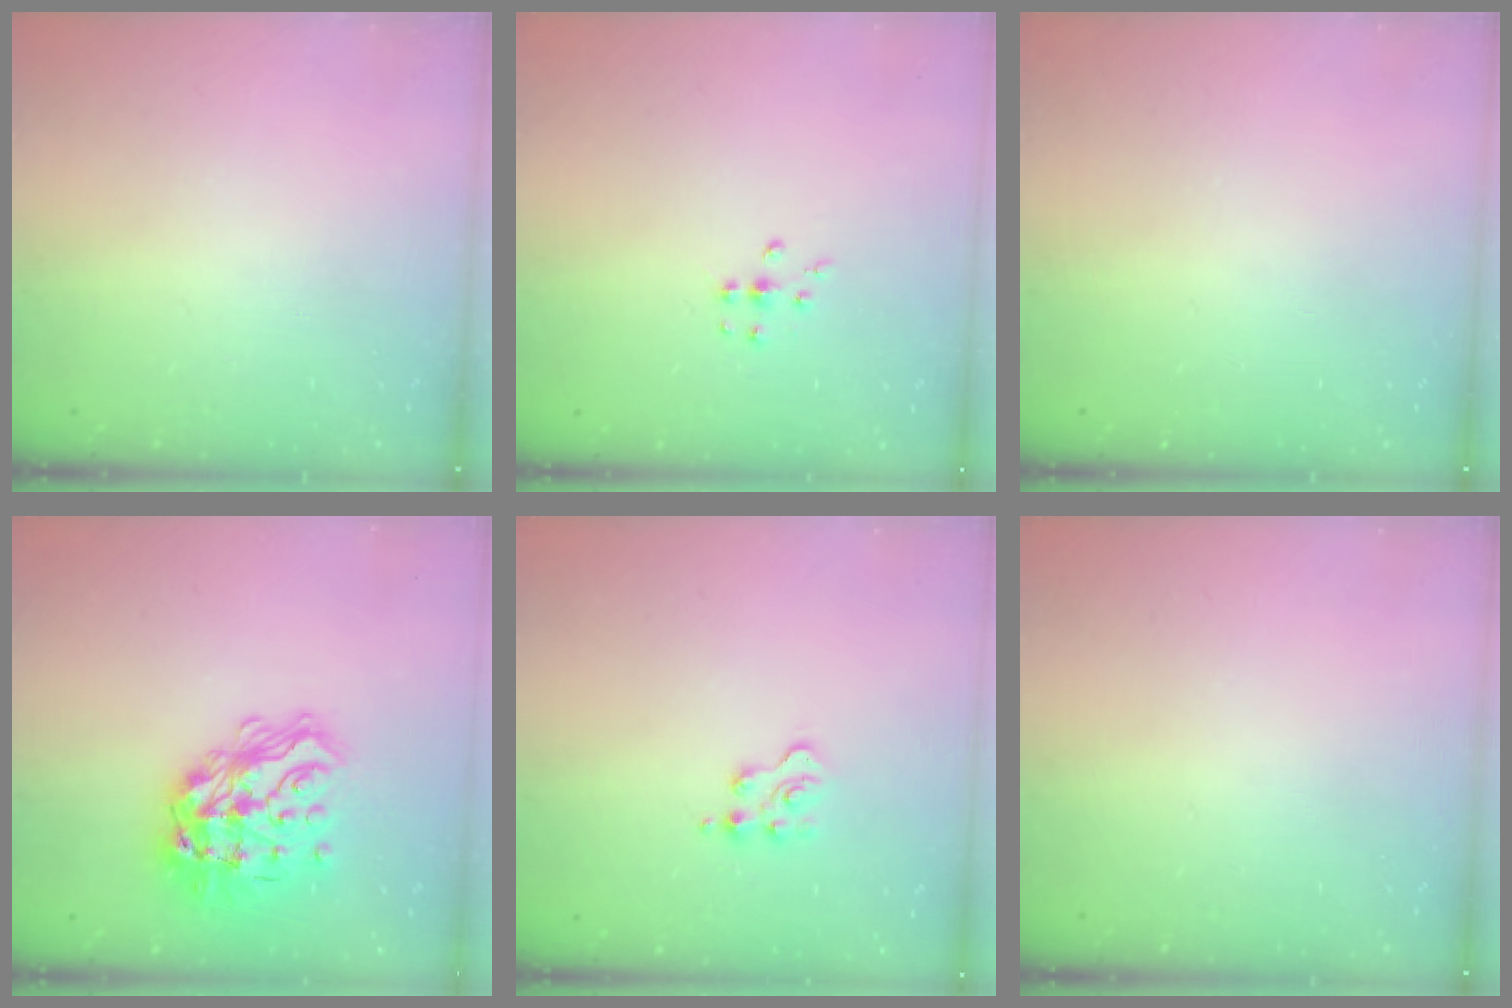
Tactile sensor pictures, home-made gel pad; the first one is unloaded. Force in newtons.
{"total": 5.4, "press": 5.3, "slide": 0.7}
{"total": 0.0}
{"total": 19.8, "press": 19.6, "slide": 2.3}
{"total": 2.5, "press": 2.4, "slide": 0.5}
{"total": 0.0}